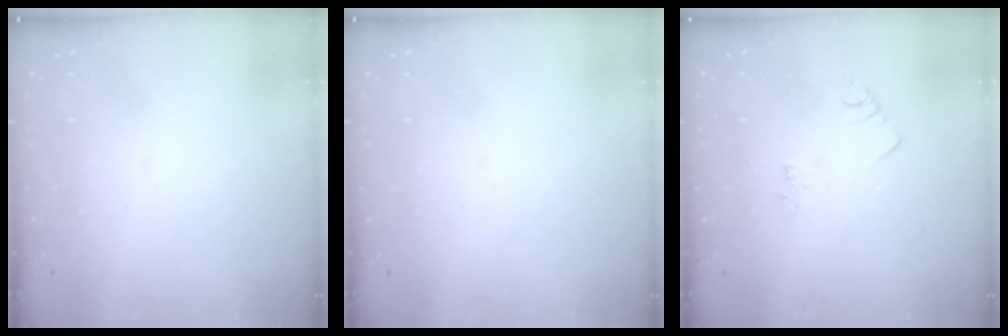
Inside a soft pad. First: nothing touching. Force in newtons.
{"total": 0.0}
{"total": 1.9, "press": 1.9, "slide": 0.3}